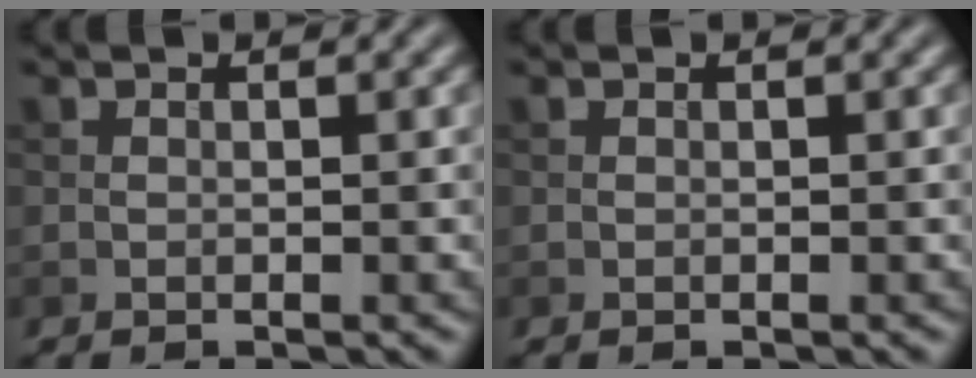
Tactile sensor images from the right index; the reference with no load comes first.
{"total": 0.0}